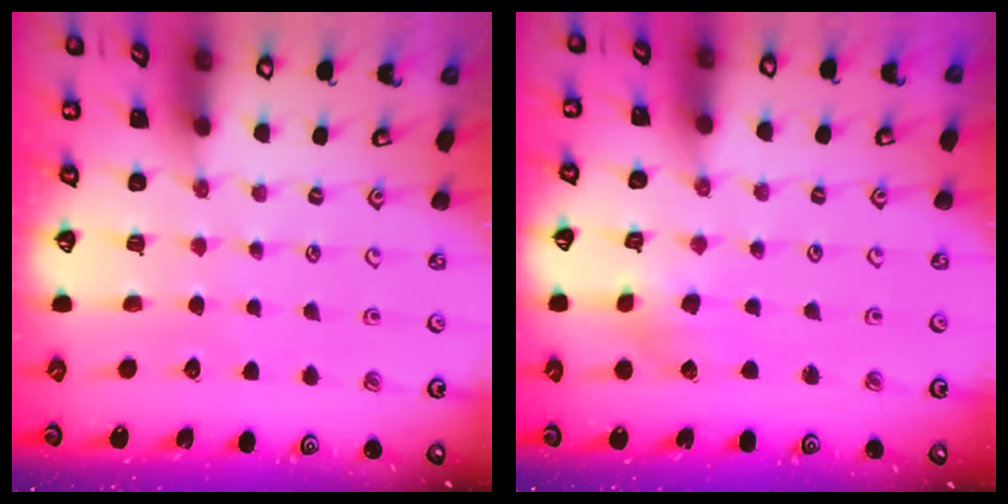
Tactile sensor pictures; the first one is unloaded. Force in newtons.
{"total": 2.2, "press": 2.1, "slide": 0.6}